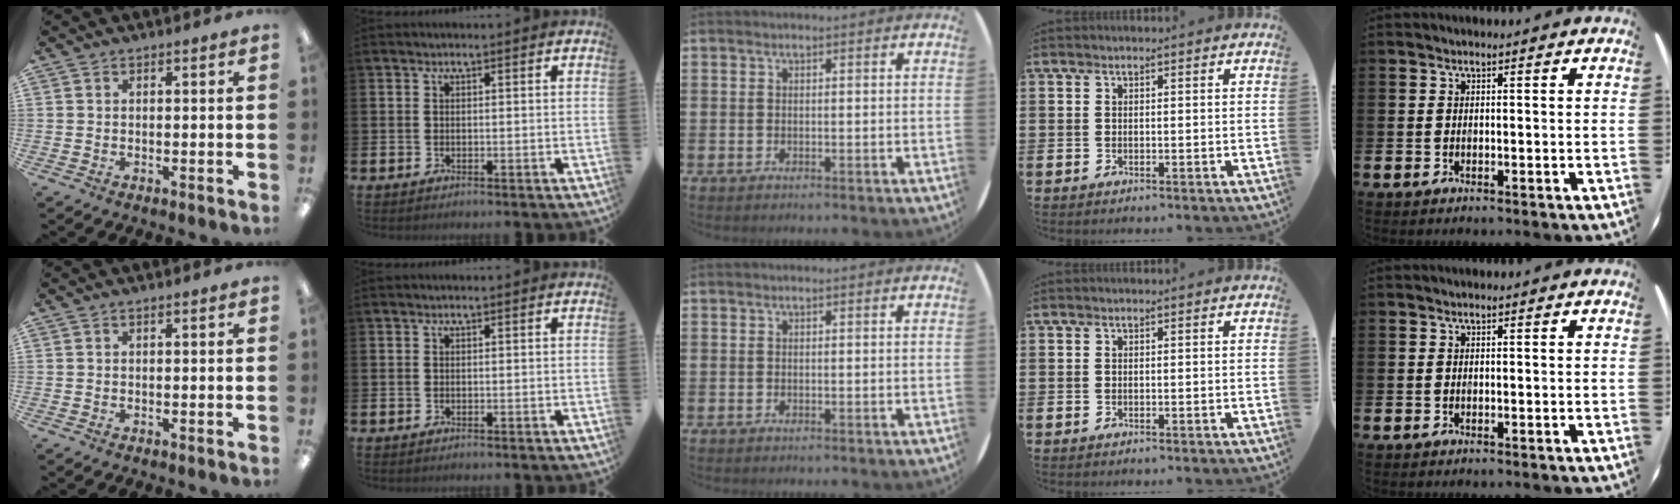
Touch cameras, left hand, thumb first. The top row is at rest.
{}